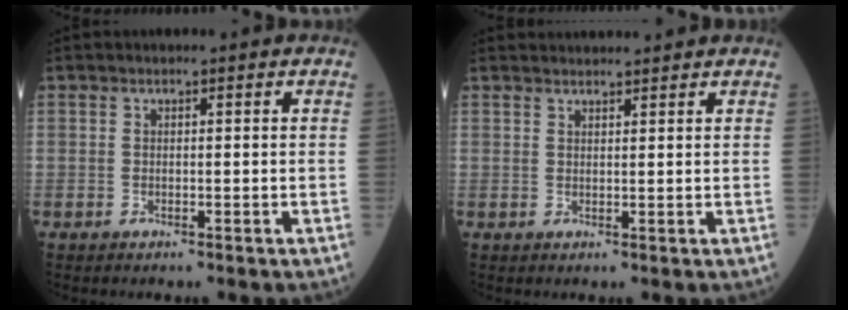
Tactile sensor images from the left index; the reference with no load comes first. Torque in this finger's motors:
{"motor_torque": [-0.32, -0.70, 0.00, 0.00]}